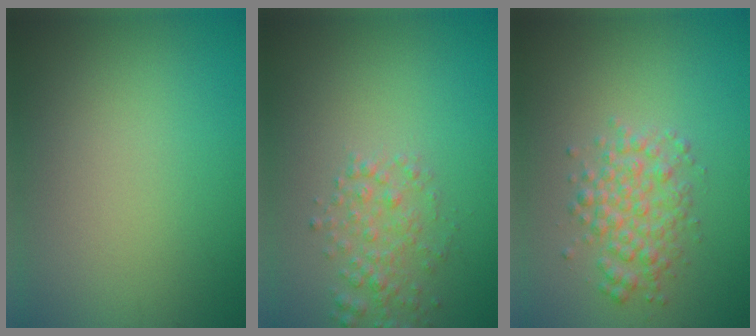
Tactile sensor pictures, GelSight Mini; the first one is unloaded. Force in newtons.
{"total": 2.3, "press": 2.3, "slide": 0.1}
{"total": 3.2, "press": 3.2, "slide": 0.1}